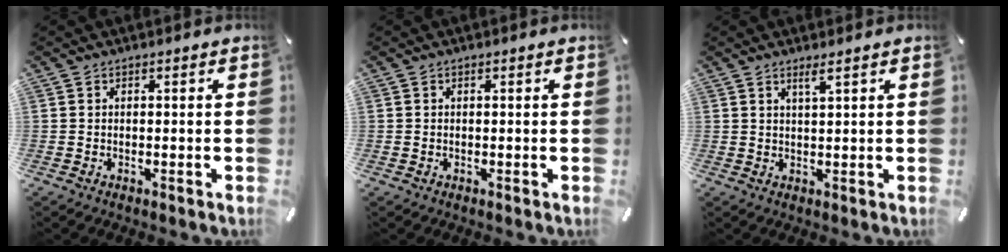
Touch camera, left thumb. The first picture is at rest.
{"total": 0.0}
{"total": 2.2, "force": [1.7, -0.1, 1.4], "torque": [-0.031, -0.003, 0.031]}